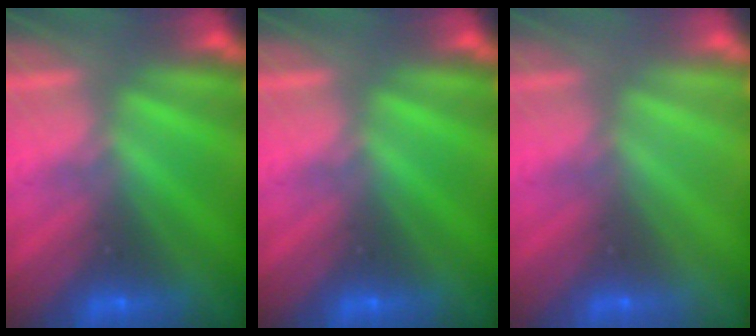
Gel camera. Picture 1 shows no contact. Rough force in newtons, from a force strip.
{"total": 0.0}
{"total": 2.9}